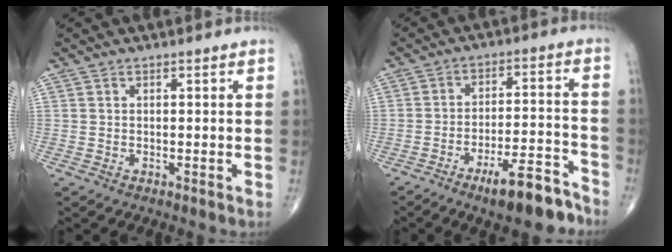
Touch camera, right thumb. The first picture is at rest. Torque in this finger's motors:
{"motor_torque": [2.00, 0.32, -0.01, -0.24, 0.28]}